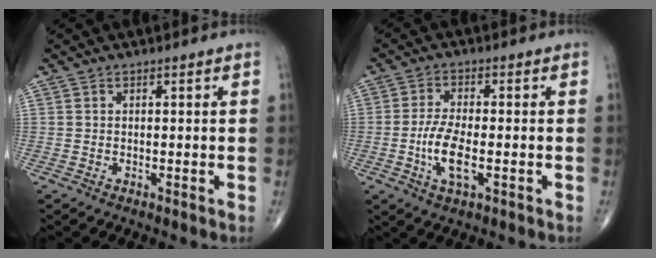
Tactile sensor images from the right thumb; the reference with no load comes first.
{"total": 7.3, "force": [-1.8, 2.7, 6.5], "torque": [-0.137, 0.002, -0.034]}